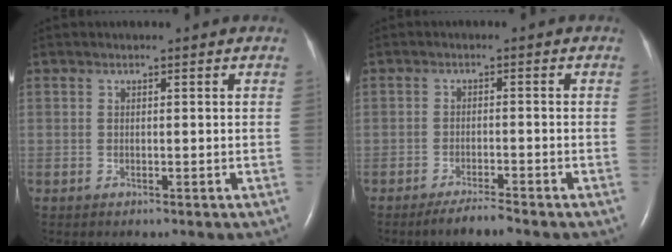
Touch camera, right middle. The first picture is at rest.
{"total": 3.0, "force": [-2.7, -0.3, 1.4], "torque": [-0.033, -0.010, -0.051]}